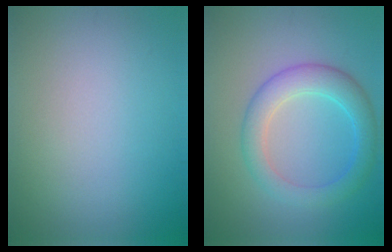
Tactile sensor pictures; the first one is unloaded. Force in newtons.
{"total": 4.4, "press": 4.4, "slide": 0.1}